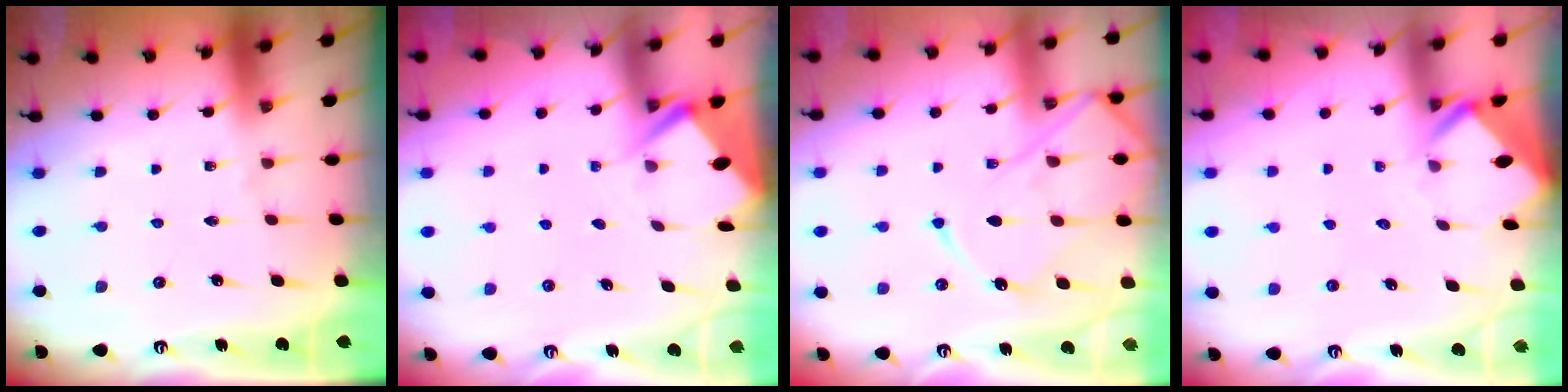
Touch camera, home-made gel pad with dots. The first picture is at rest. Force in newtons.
{"total": 2.9, "press": 2.8, "slide": 0.4}
{"total": 13.8, "press": 13.7, "slide": 1.3}
{"total": 2.6, "press": 2.6, "slide": 0.1}